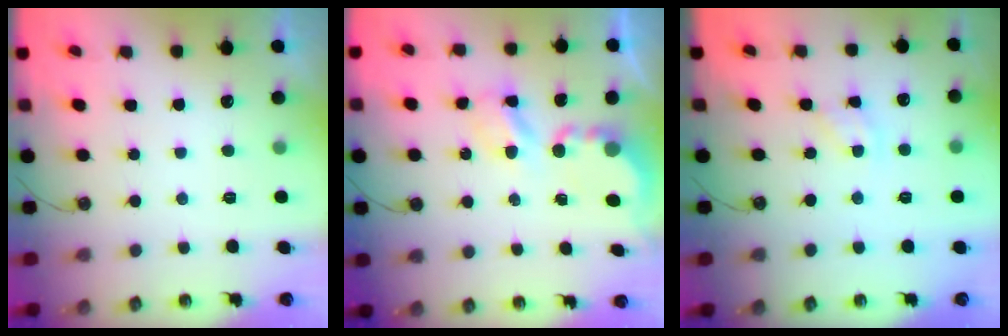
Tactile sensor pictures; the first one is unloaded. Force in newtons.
{"total": 5.6, "press": 5.6, "slide": 0.3}
{"total": 3.7, "press": 3.7, "slide": 0.3}